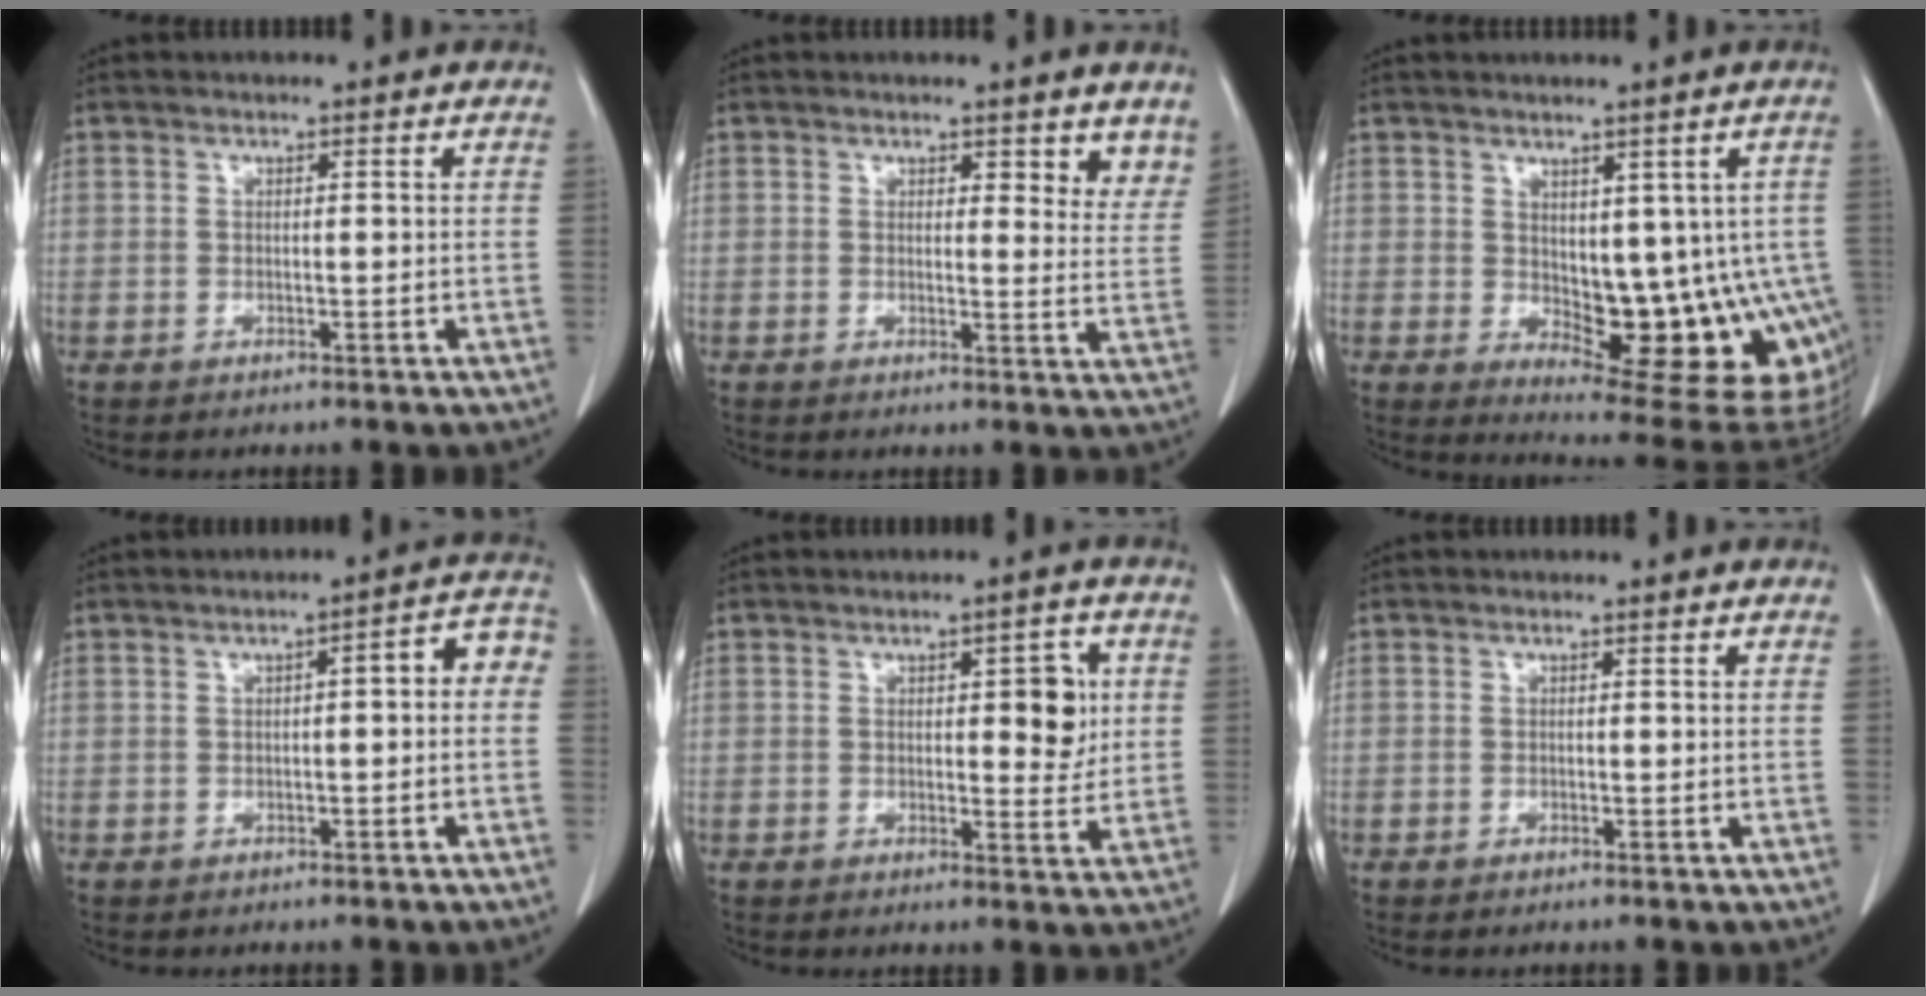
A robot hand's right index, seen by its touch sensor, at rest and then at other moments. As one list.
[{"total": 4.8, "force": [3.7, 1.9, 2.5], "torque": [-0.004, -0.020, 0.032]}, {"total": 15.1, "force": [-2.3, 7.1, 13.1], "torque": [-0.122, 0.000, -0.011]}, {"total": 4.8, "force": [-0.3, 1.5, 4.5], "torque": [-0.051, 0.031, -0.009]}, {"total": 5.6, "force": [1.1, 2.2, 5.1], "torque": [-0.059, 0.002, 0.013]}, {"total": 0.6, "force": [-0.5, 0.0, 0.3], "torque": [-0.011, -0.002, -0.008]}]